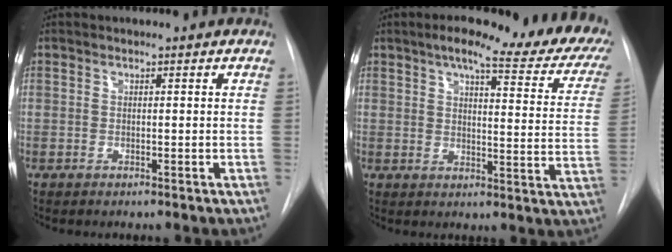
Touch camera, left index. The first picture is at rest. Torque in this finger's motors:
{"motor_torque": [0.94, -1.20, -0.08, 0.02]}